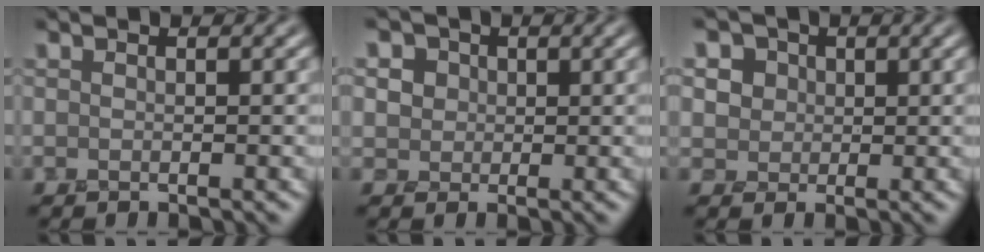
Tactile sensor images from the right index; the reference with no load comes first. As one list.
[{"total": 4.3, "force": [1.6, 3.6, 1.7], "torque": [-0.035, 0.010, 0.014]}, {"total": 5.5, "force": [2.3, 4.5, 2.2], "torque": [-0.042, 0.009, 0.023]}]